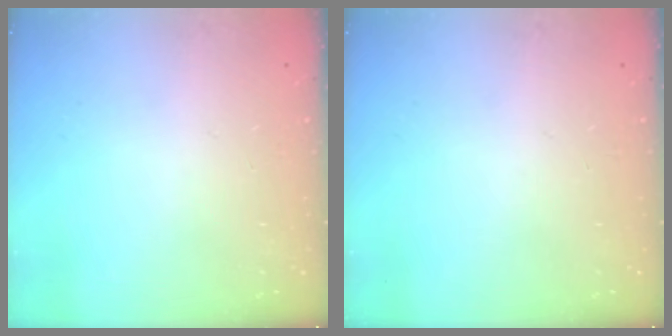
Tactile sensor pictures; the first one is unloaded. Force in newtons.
{"total": 0.0}